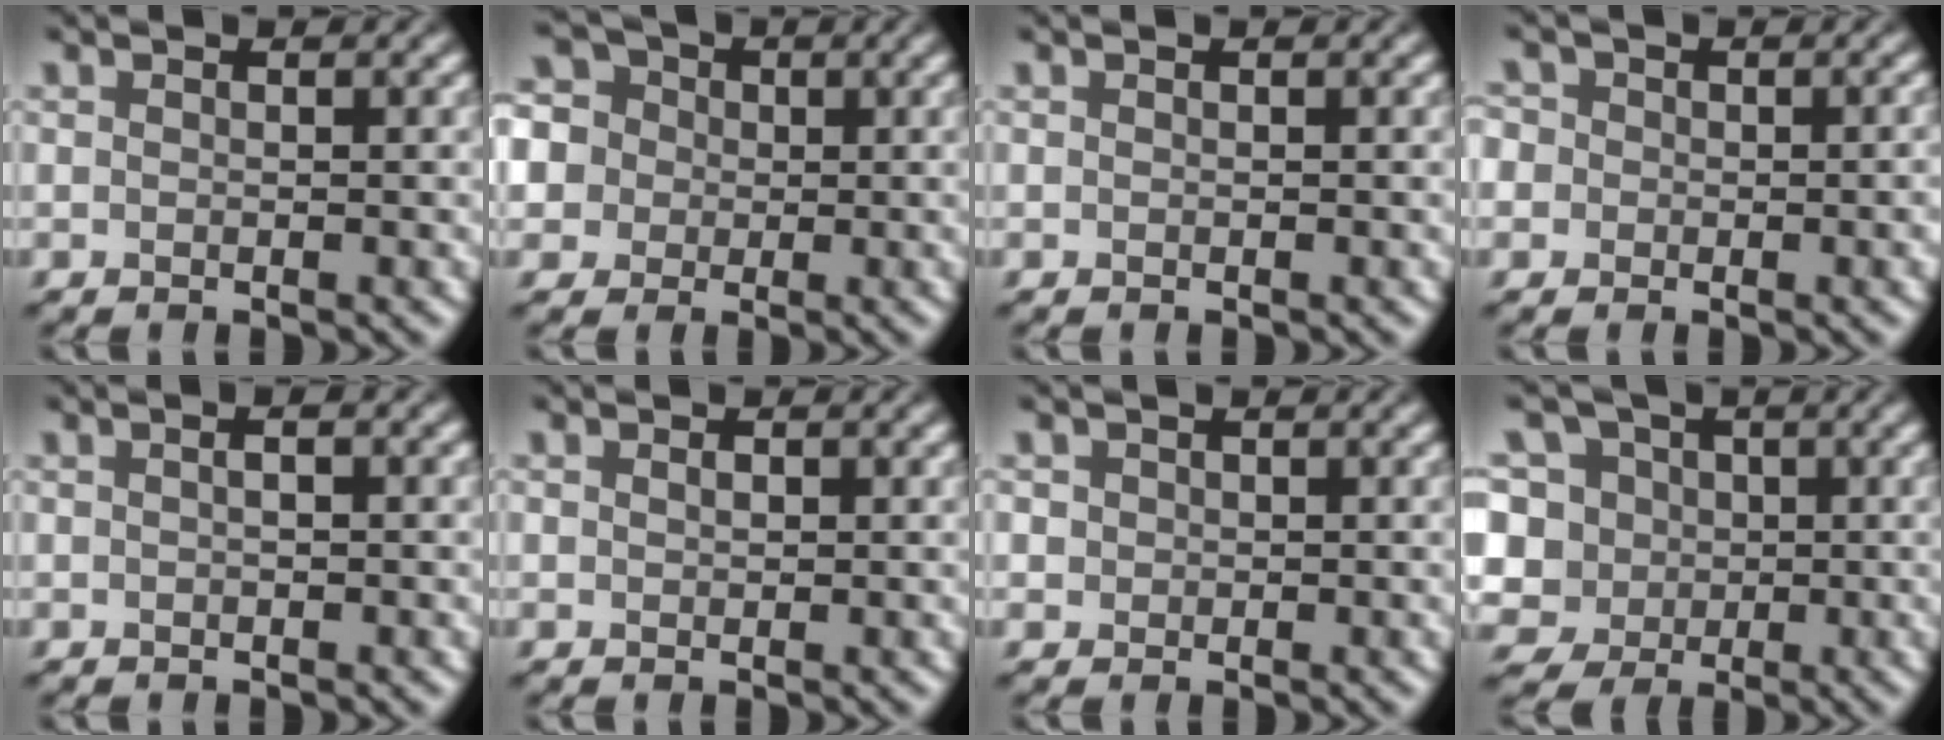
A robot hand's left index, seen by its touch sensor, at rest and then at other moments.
{"total": 9.2, "force": [2.8, 7.7, 4.3], "torque": [-0.089, 0.041, 0.015]}
{"total": 0.0}
{"total": 5.1, "force": [0.8, 4.2, 2.9], "torque": [-0.032, 0.025, -0.018]}
{"total": 1.1, "force": [0.0, 0.4, 1.0], "torque": [-0.015, 0.003, -0.002]}
{"total": 0.8, "force": [0.1, 0.7, 0.5], "torque": [-0.008, 0.000, 0.000]}
{"total": 1.6, "force": [0.4, 1.4, 0.5], "torque": [-0.011, 0.004, 0.009]}
{"total": 11.2, "force": [2.5, 9.5, 5.4], "torque": [-0.124, 0.045, 0.007]}